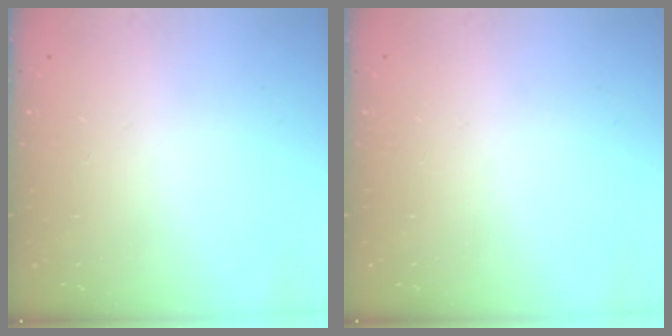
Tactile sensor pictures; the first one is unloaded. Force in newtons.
{"total": 0.0}